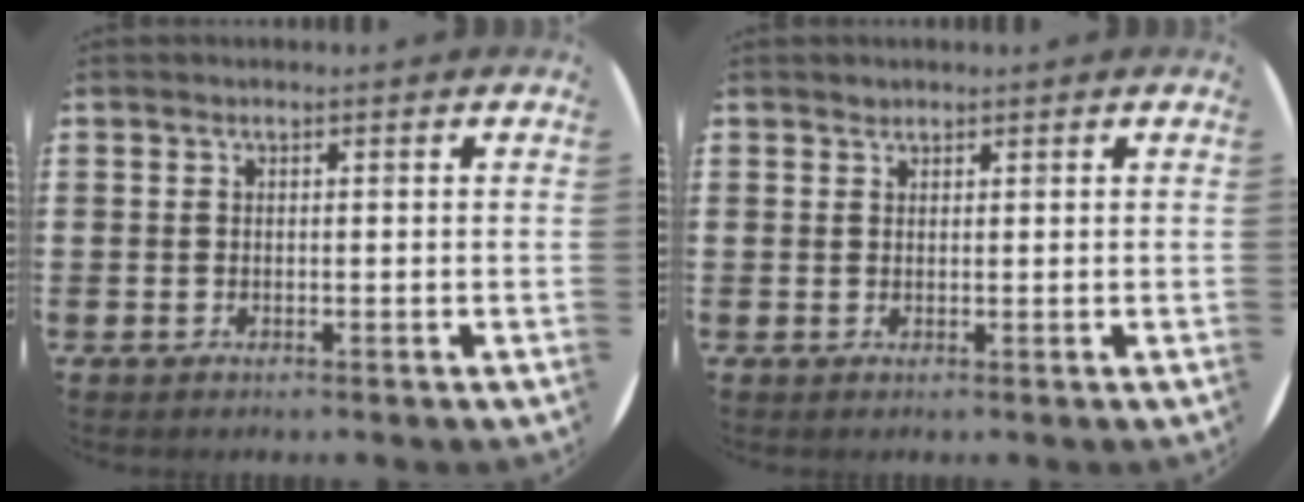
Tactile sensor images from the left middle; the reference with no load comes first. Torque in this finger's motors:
{"motor_torque": [0.26, -0.23, -0.02, 0.00]}